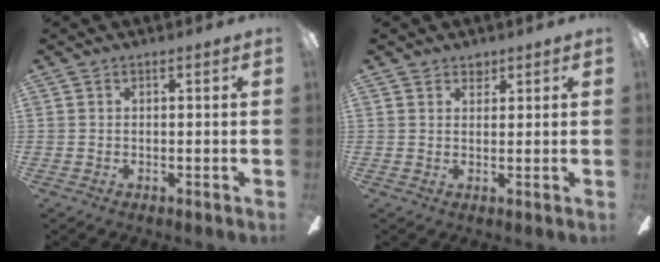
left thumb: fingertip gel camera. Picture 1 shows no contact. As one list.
[{"total": 2.4, "force": [1.9, 1.4, 0.3], "torque": [0.008, -0.007, 0.032]}]